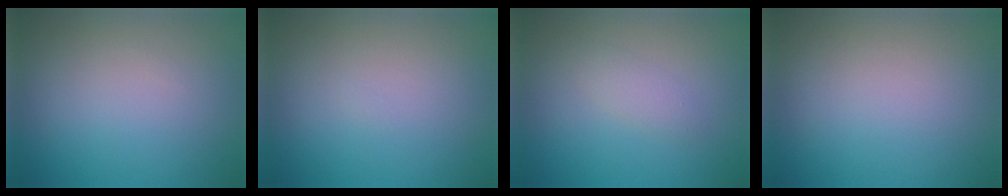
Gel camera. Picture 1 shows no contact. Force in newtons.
{"total": 0.0}
{"total": 1.3, "press": 1.2, "slide": 0.1}
{"total": 0.0}